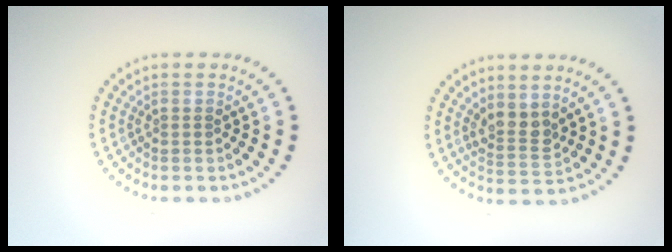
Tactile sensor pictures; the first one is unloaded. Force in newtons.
{"total": 2.3, "press": 1.9, "slide": 1.3}